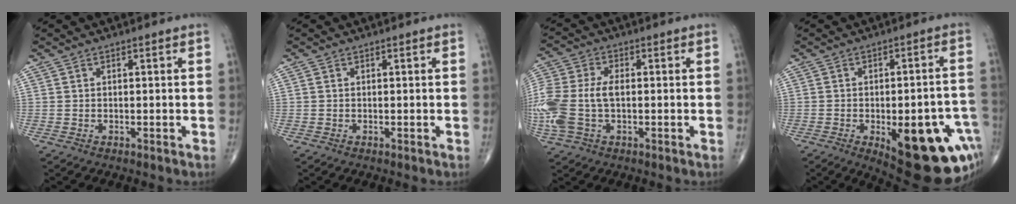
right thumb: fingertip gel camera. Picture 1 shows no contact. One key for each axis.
{"total": 0.0}
{"total": 14.9, "fx": -1.3, "fy": 8.9, "fz": 11.8, "tx": -0.315, "ty": 0.009, "tz": -0.023}
{"total": 23.0, "fx": -8.4, "fy": 9.0, "fz": 19.4, "tx": -0.171, "ty": 0.017, "tz": -0.088}